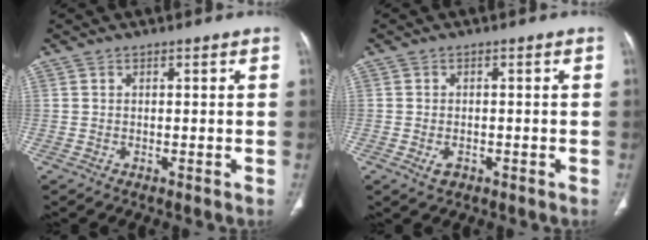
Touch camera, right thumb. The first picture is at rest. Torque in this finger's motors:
{"motor_torque": [-0.23, -0.03, -0.16, -0.18, 0.09]}